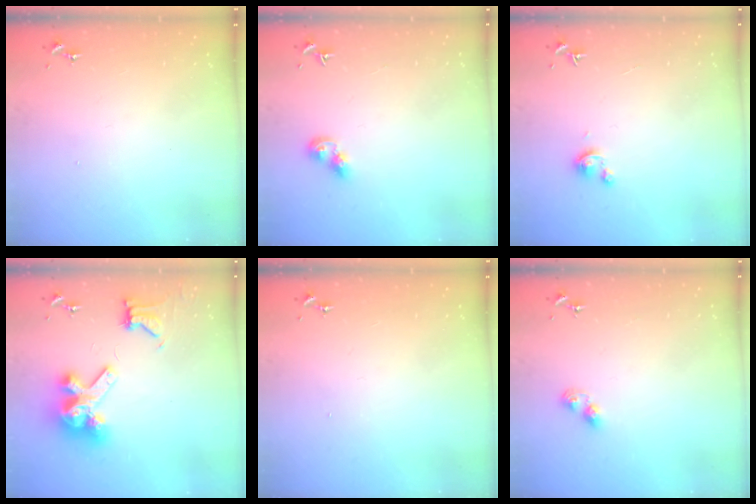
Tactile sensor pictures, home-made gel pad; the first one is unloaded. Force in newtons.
{"total": 7.1, "press": 7.0, "slide": 0.8}
{"total": 2.8, "press": 2.8, "slide": 0.3}
{"total": 13.0, "press": 12.8, "slide": 1.8}
{"total": 0.0}
{"total": 5.0, "press": 5.0, "slide": 0.4}